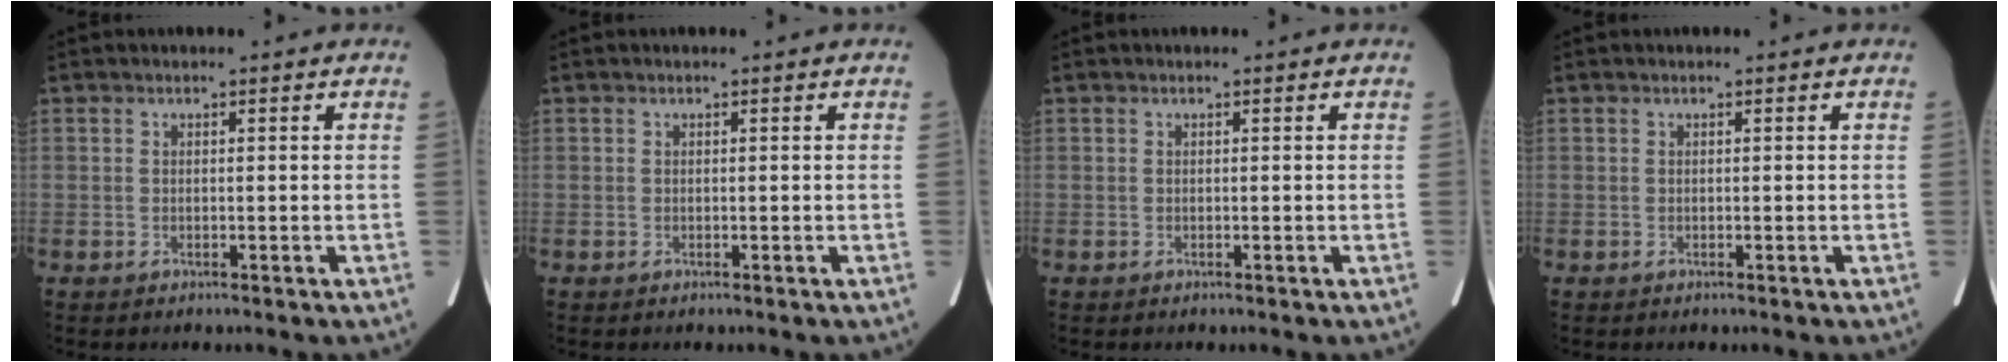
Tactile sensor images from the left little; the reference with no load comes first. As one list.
[{"total": 0.0}, {"total": 0.0}, {"total": 0.0}]